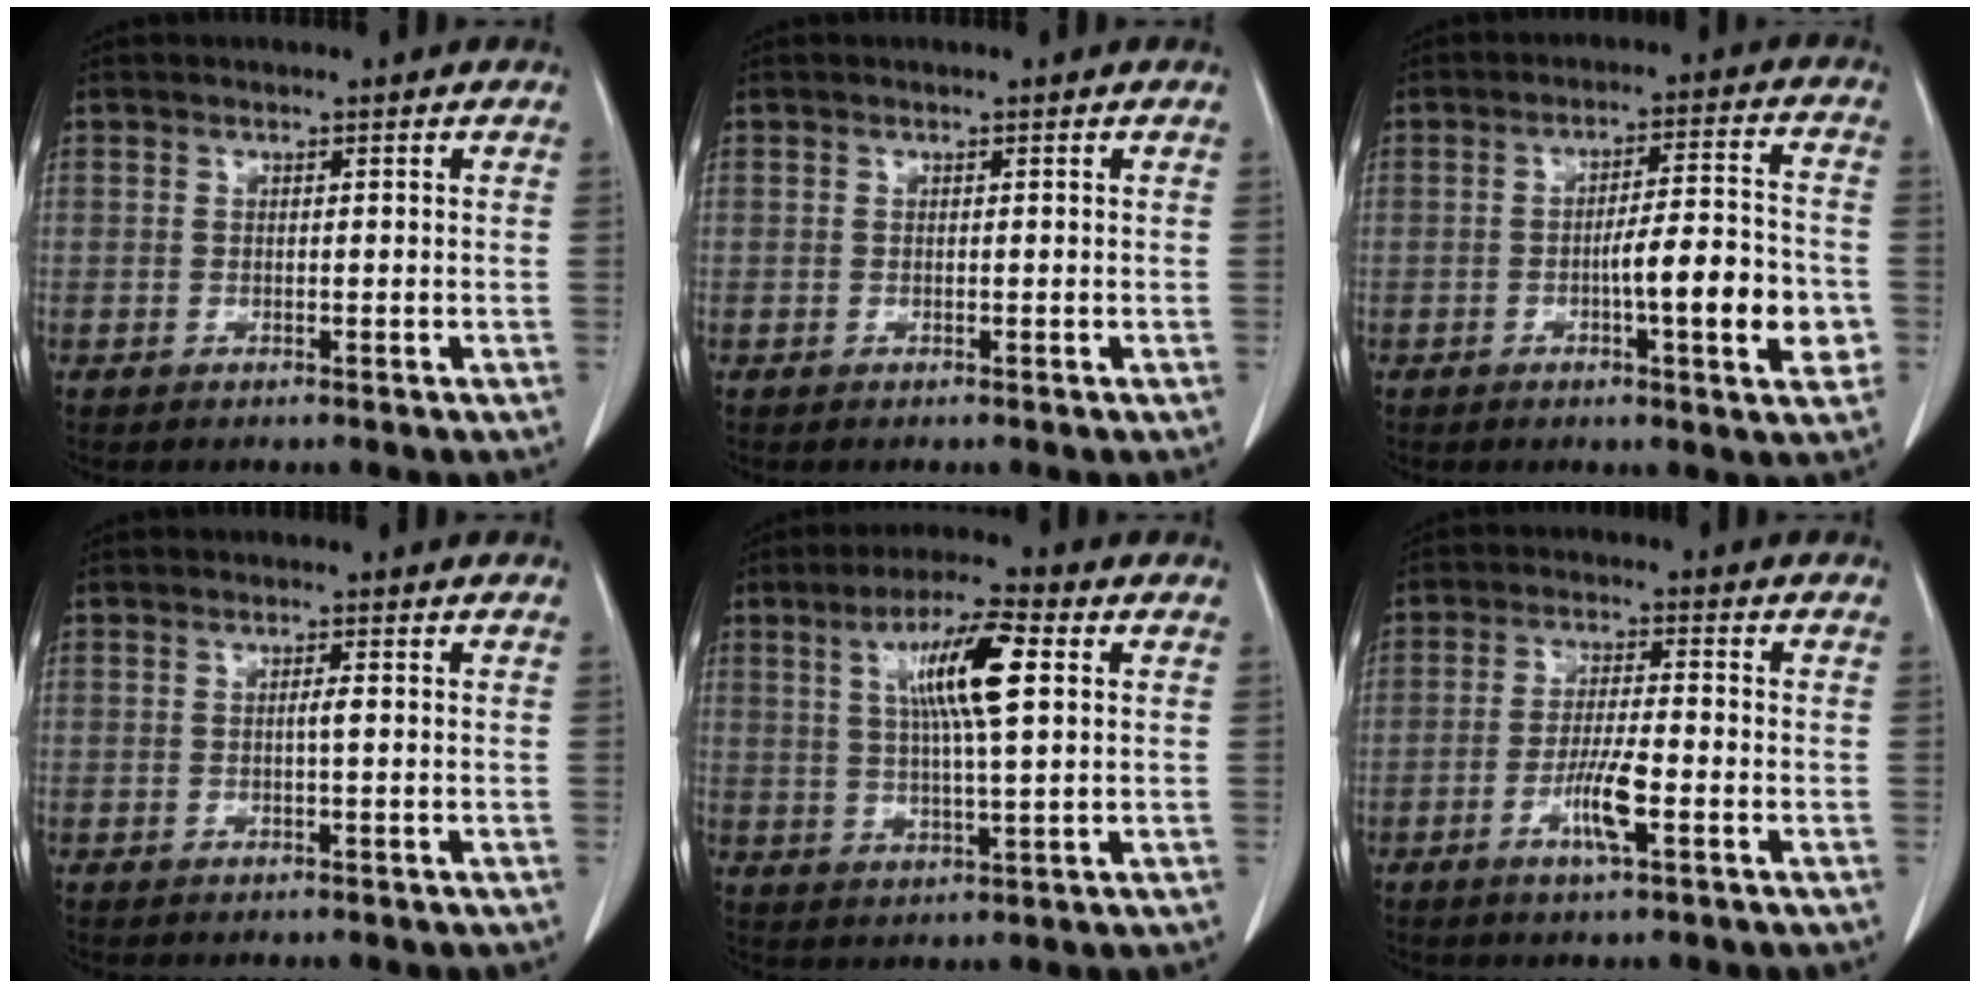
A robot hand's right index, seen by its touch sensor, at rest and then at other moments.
{"total": 0.0}
{"total": 10.9, "force": [-2.9, 1.3, 10.4], "torque": [-0.150, 0.007, -0.042]}
{"total": 1.0, "force": [-0.1, -0.1, 1.0], "torque": [-0.018, 0.000, -0.002]}
{"total": 10.3, "force": [2.9, 1.0, 9.9], "torque": [-0.179, 0.010, 0.051]}
{"total": 6.2, "force": [-2.5, 0.6, 5.6], "torque": [-0.108, -0.006, -0.047]}